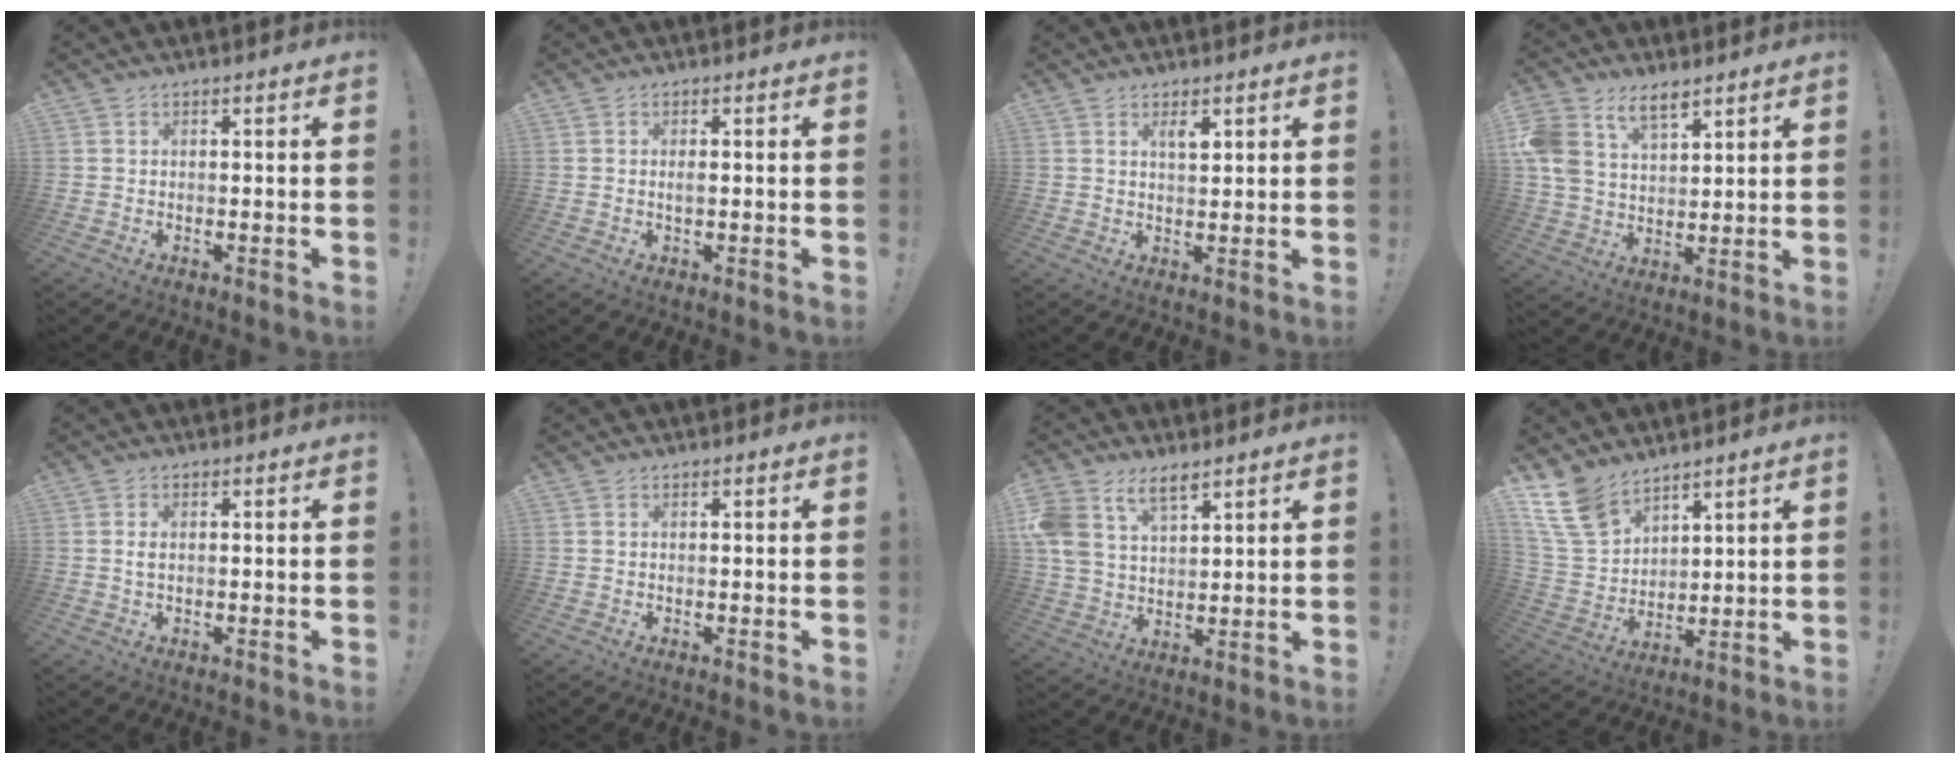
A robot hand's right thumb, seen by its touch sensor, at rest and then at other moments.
{"total": 1.1, "force": [0.1, 0.3, 1.1], "torque": [-0.013, -0.002, -0.001]}
{"total": 3.2, "force": [1.9, 1.3, 2.2], "torque": [-0.023, -0.014, 0.028]}
{"total": 11.5, "force": [7.5, 6.8, 5.6], "torque": [-0.112, -0.030, 0.149]}
{"total": 1.5, "force": [0.2, 0.7, 1.3], "torque": [-0.018, 0.001, 0.002]}
{"total": 0.0}
{"total": 10.7, "force": [6.9, 6.1, 5.5], "torque": [-0.105, -0.027, 0.137]}
{"total": 14.1, "force": [10.3, 7.8, 5.7], "torque": [-0.128, -0.058, 0.203]}